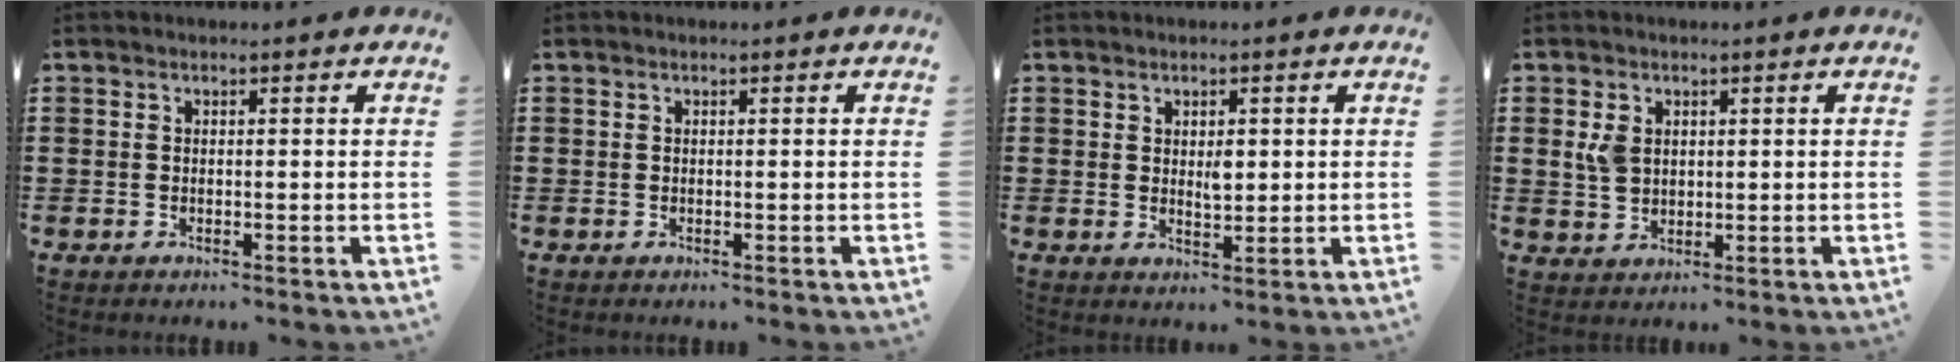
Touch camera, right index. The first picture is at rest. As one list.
[{"total": 0.0}, {"total": 2.4, "force": [0.7, 1.2, 2.0], "torque": [-0.025, -0.004, 0.008]}, {"total": 3.5, "force": [1.0, 2.6, 2.1], "torque": [-0.049, 0.010, 0.018]}]